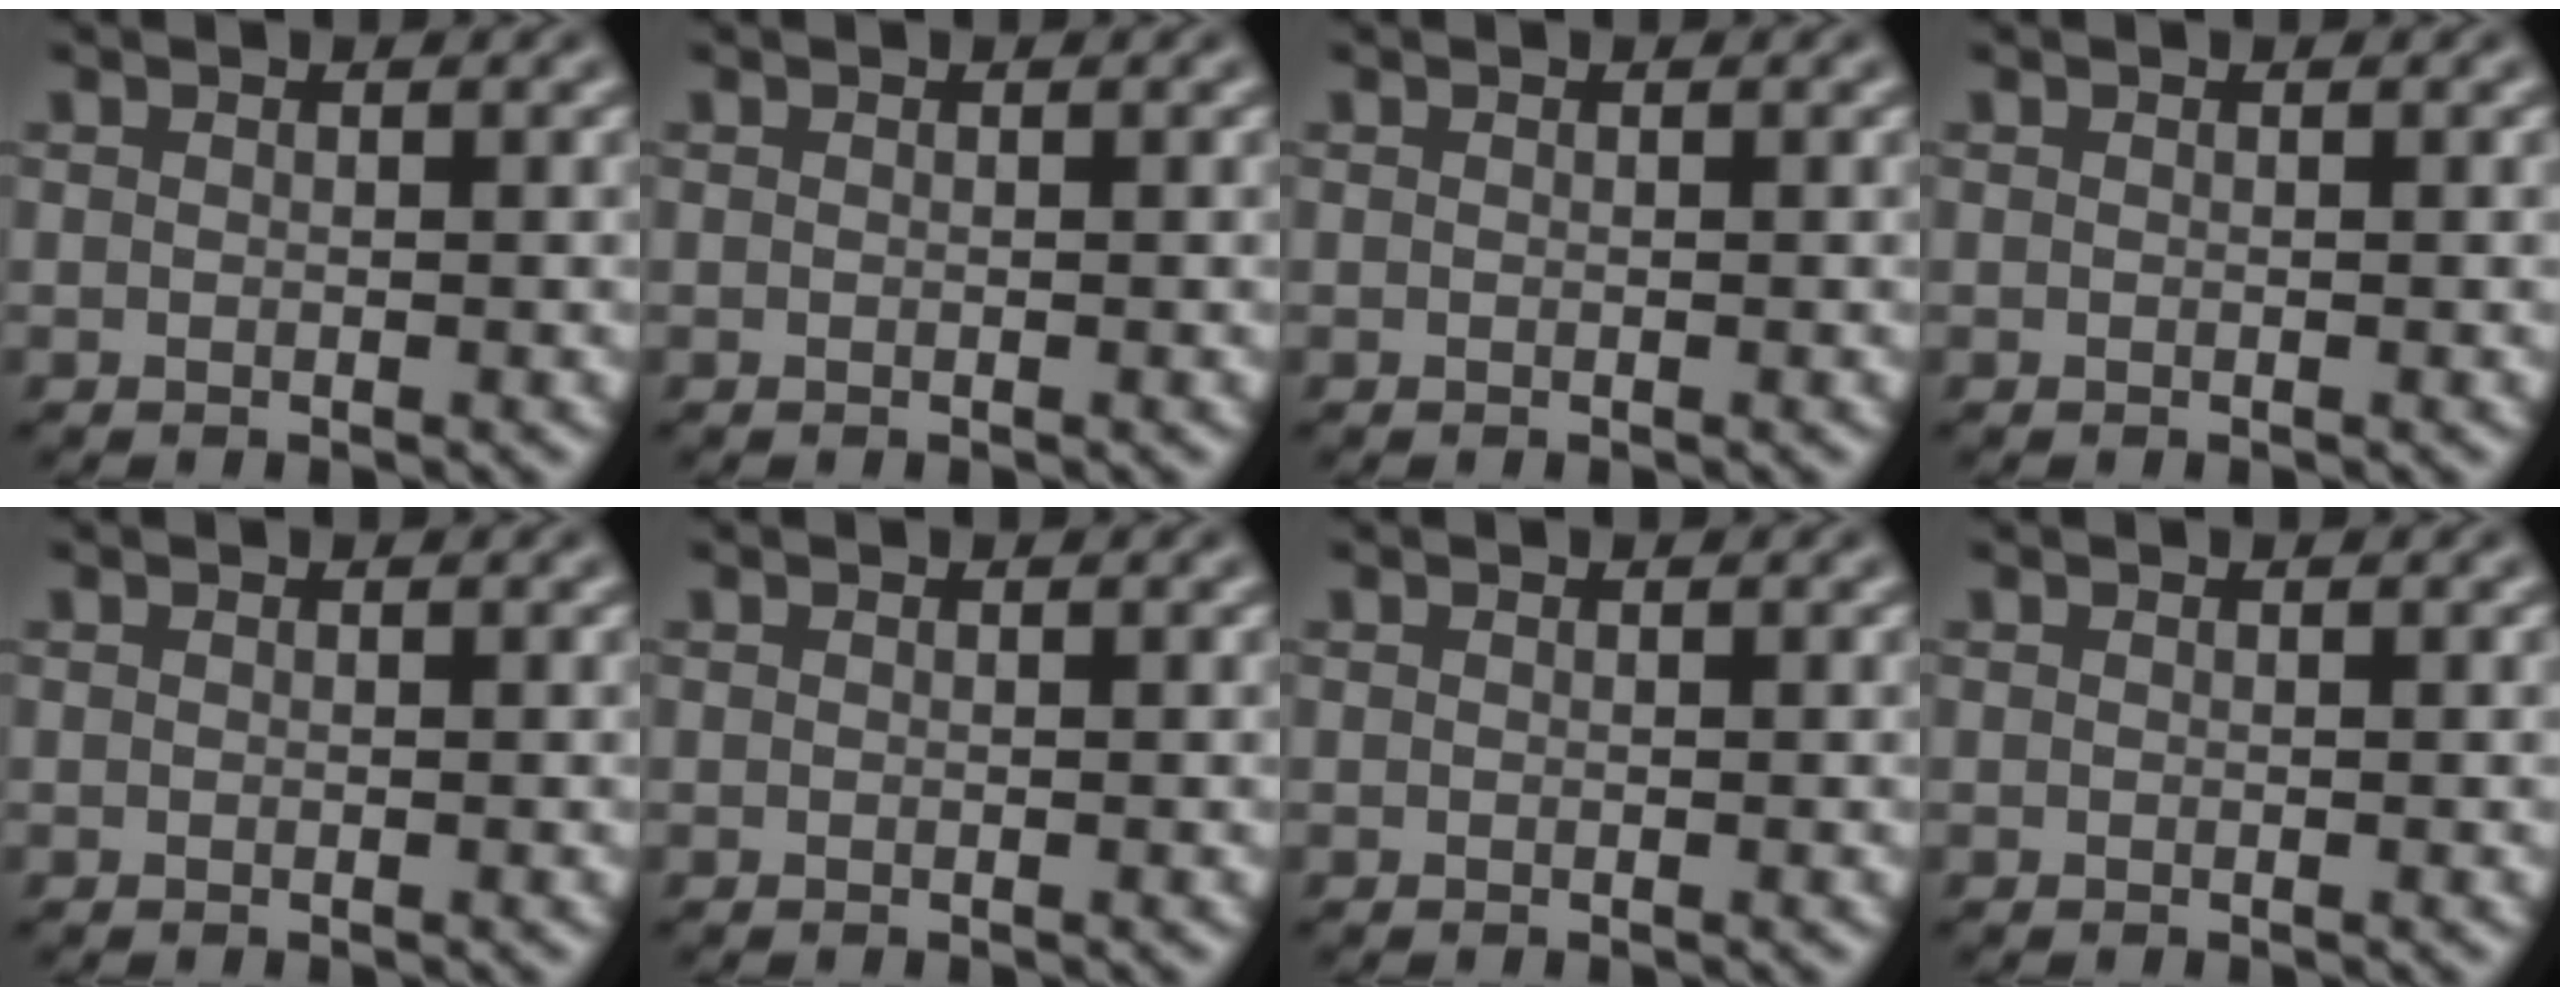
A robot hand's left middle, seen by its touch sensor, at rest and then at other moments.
{"total": 0.0}
{"total": 0.0}
{"total": 0.0}
{"total": 0.0}
{"total": 0.0}
{"total": 0.0}
{"total": 0.0}